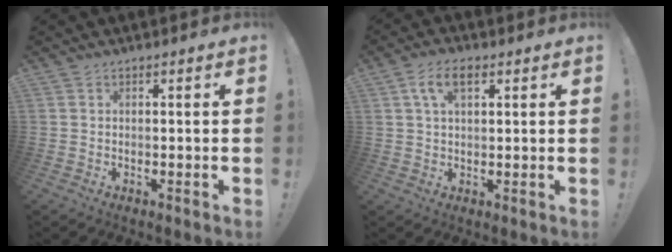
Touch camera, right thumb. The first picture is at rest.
{"total": 7.1, "force": [2.8, 3.7, 5.4], "torque": [-0.096, 0.007, 0.052]}